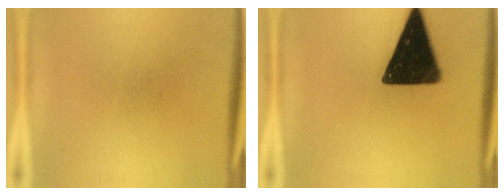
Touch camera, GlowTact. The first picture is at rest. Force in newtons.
{"total": 17.5}